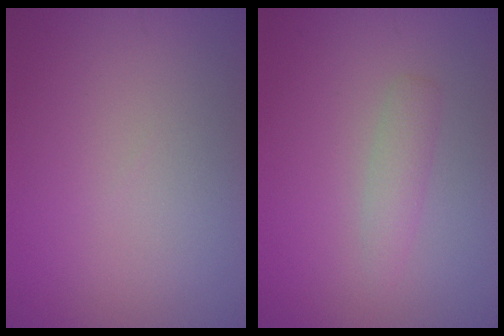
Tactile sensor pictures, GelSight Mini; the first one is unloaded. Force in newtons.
{"total": 1.7, "press": 1.7, "slide": 0.1}